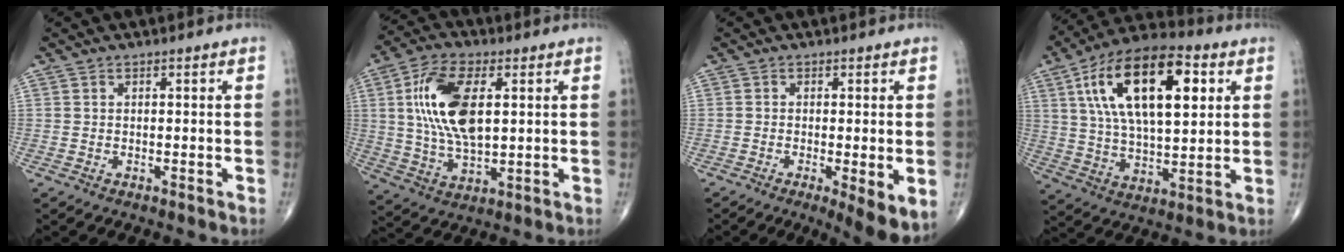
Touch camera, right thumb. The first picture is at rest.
{"total": 15.0, "force": [3.0, 7.3, 12.7], "torque": [-0.244, -0.006, 0.058]}
{"total": 6.6, "force": [-1.8, 1.4, 6.1], "torque": [-0.096, -0.021, -0.030]}
{"total": 22.4, "force": [7.1, 10.4, 18.6], "torque": [-0.305, -0.003, 0.113]}